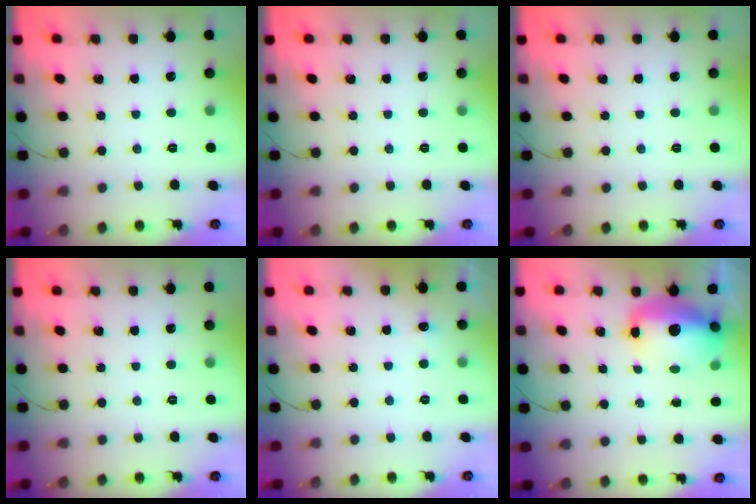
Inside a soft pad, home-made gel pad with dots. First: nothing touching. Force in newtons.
{"total": 0.0}
{"total": 0.0}
{"total": 0.0}
{"total": 2.5, "press": 2.2, "slide": 1.1}
{"total": 13.0, "press": 12.7, "slide": 2.9}